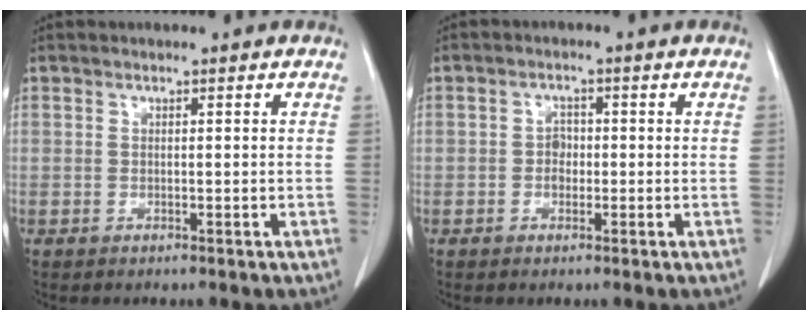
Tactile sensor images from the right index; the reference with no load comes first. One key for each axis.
{"total": 2.0, "fx": -0.4, "fy": 1.6, "fz": 1.2, "tx": -0.014, "ty": 0.007, "tz": -0.007}